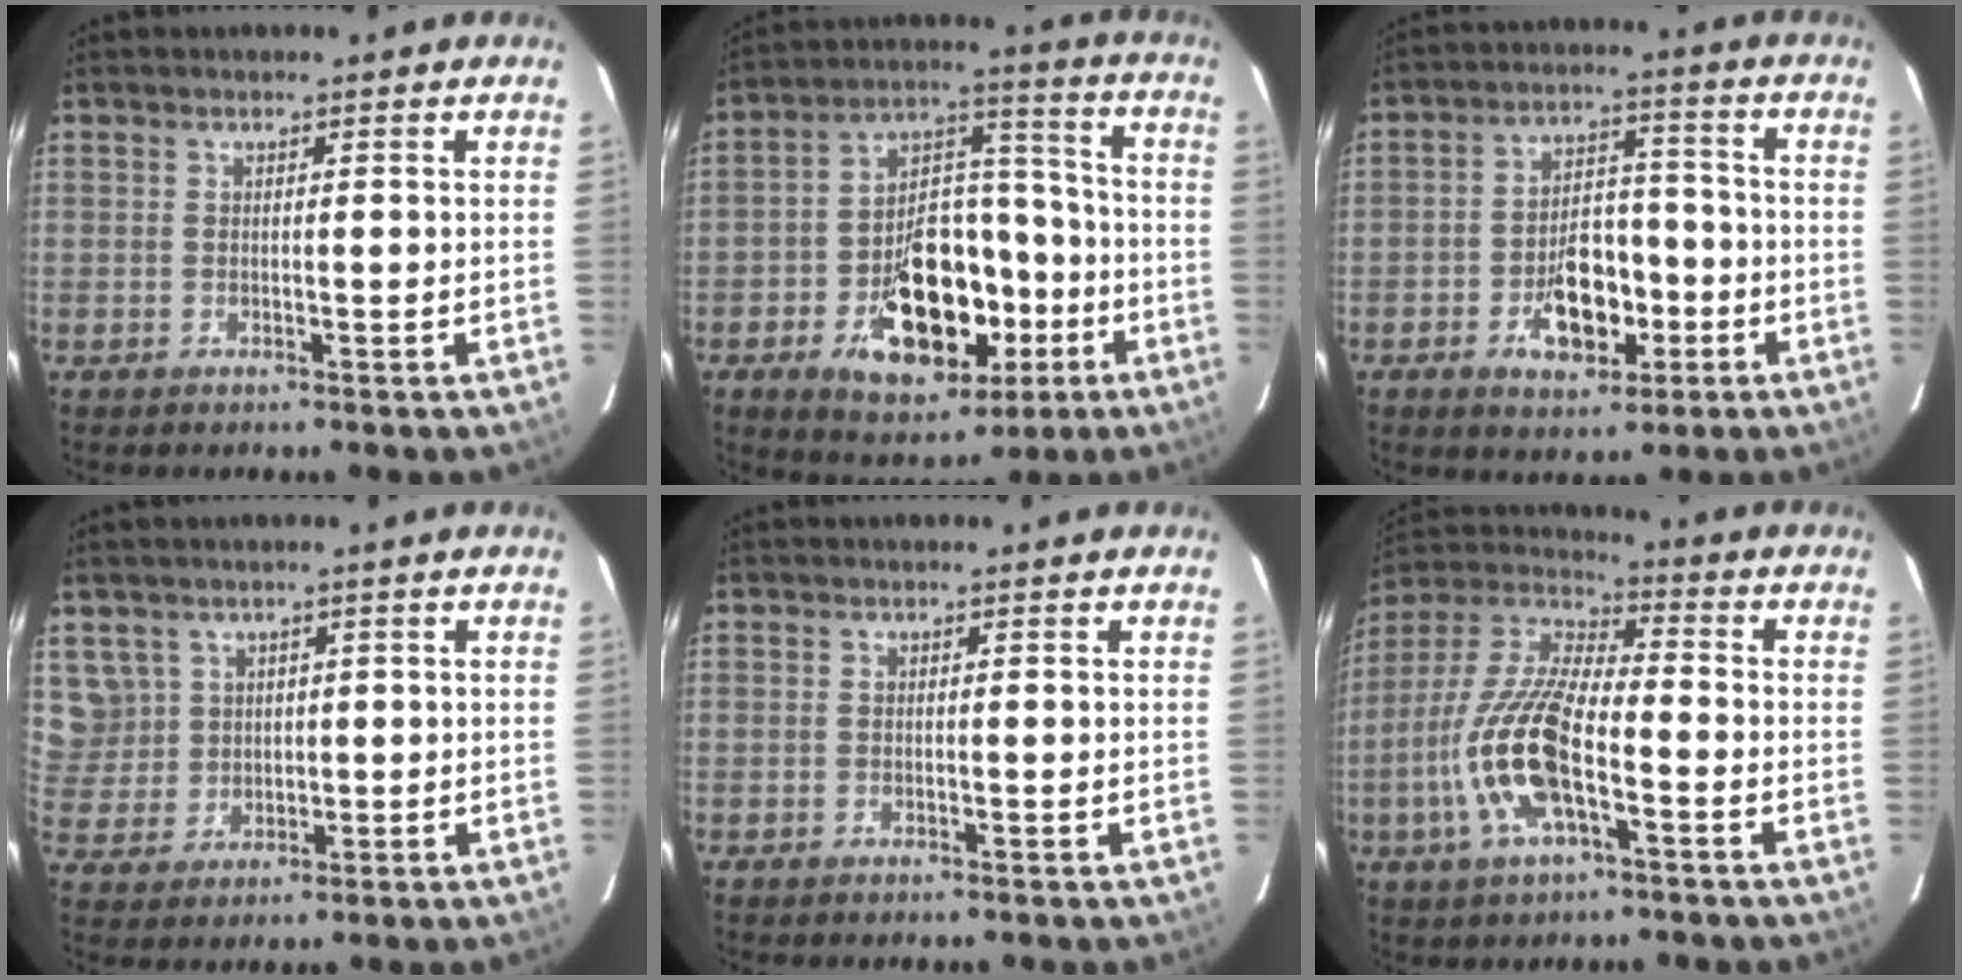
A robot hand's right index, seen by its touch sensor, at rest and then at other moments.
{"total": 19.5, "force": [-7.7, 11.8, 13.5], "torque": [-0.251, 0.033, -0.101]}
{"total": 10.5, "force": [-4.3, 6.3, 7.2], "torque": [-0.134, 0.021, -0.054]}
{"total": 5.6, "force": [2.3, 5.1, 0.5], "torque": [-0.001, 0.009, 0.058]}
{"total": 0.0}
{"total": 15.7, "force": [-5.4, 5.5, 13.7], "torque": [-0.290, -0.004, -0.109]}